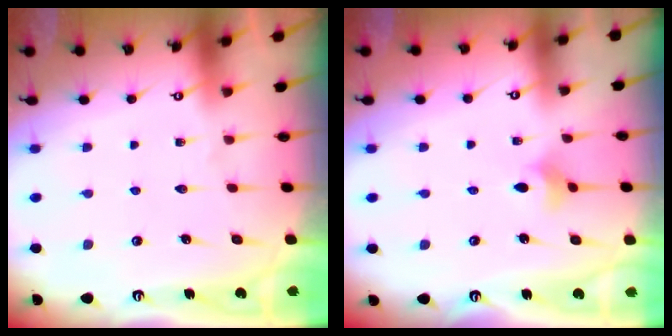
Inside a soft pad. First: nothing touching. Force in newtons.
{"total": 4.2, "press": 4.2, "slide": 0.7}